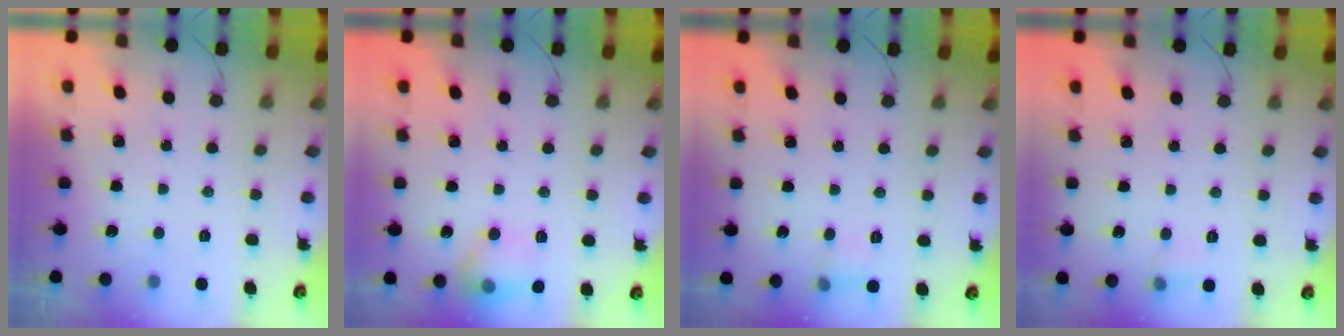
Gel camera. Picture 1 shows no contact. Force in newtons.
{"total": 10.1, "press": 10.1, "slide": 0.6}
{"total": 5.0, "press": 4.7, "slide": 1.6}
{"total": 4.1, "press": 4.0, "slide": 1.2}